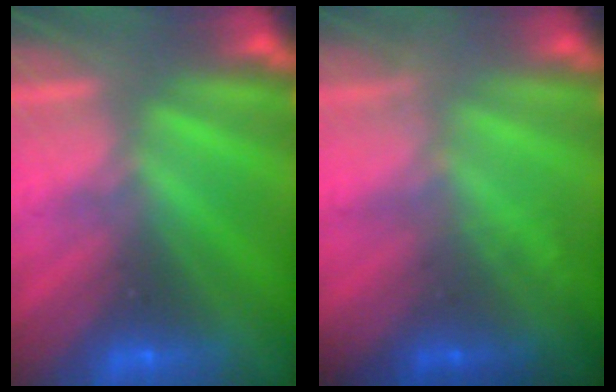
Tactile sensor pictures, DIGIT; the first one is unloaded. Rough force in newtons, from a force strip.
{"total": 1.9}